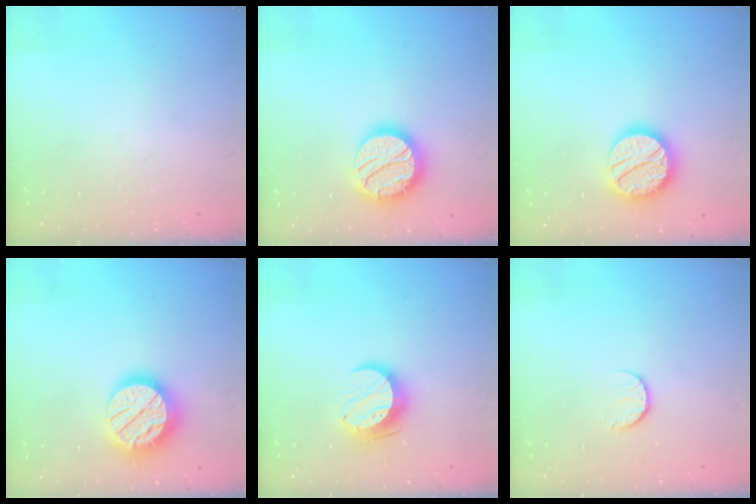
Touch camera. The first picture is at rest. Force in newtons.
{"total": 19.5, "press": 19.4, "slide": 1.3}
{"total": 17.8, "press": 17.7, "slide": 1.4}
{"total": 17.7, "press": 17.7, "slide": 1.1}
{"total": 11.2, "press": 11.2, "slide": 0.6}
{"total": 6.9, "press": 6.9, "slide": 0.6}